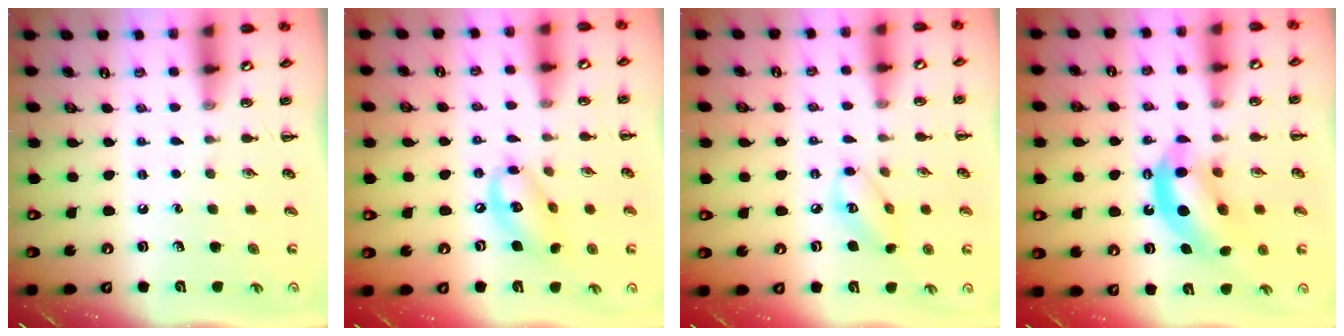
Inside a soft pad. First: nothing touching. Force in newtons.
{"total": 12.1, "press": 11.8, "slide": 2.4}
{"total": 6.6, "press": 6.6, "slide": 0.6}
{"total": 11.9, "press": 11.5, "slide": 3.0}